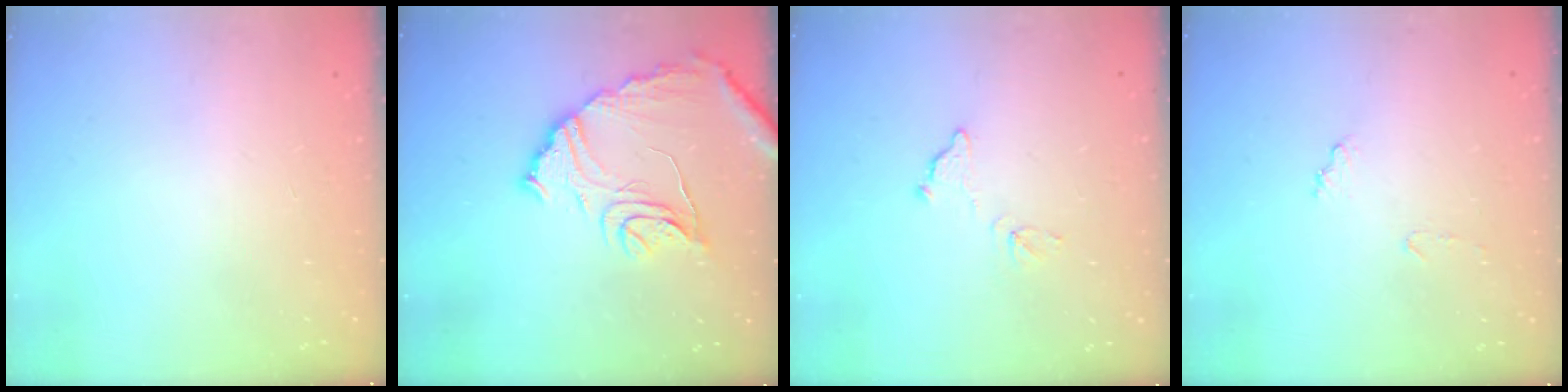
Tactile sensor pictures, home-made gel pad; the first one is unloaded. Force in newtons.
{"total": 13.6, "press": 13.5, "slide": 1.2}
{"total": 7.7, "press": 7.7, "slide": 0.4}
{"total": 7.1, "press": 7.1, "slide": 0.5}